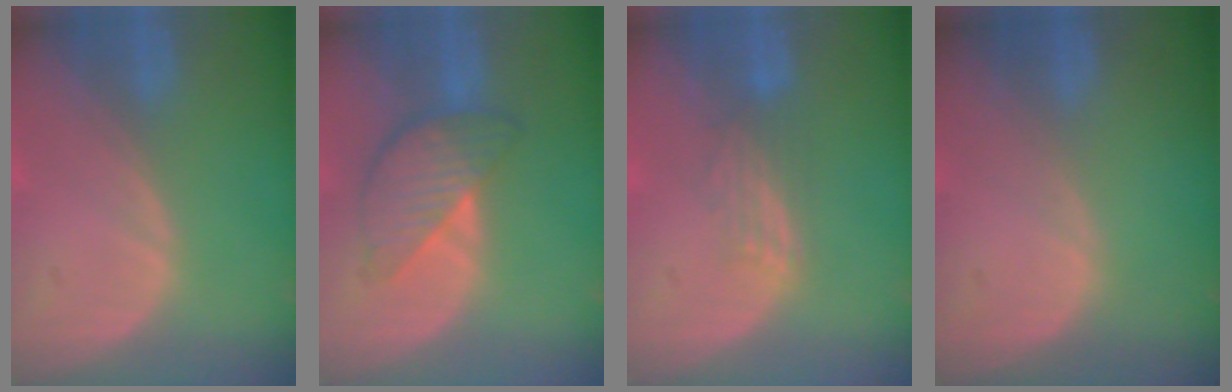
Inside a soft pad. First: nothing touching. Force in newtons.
{"total": 6.3, "press": 6.3, "slide": 0.3}
{"total": 2.8, "press": 2.7, "slide": 0.6}
{"total": 0.0}